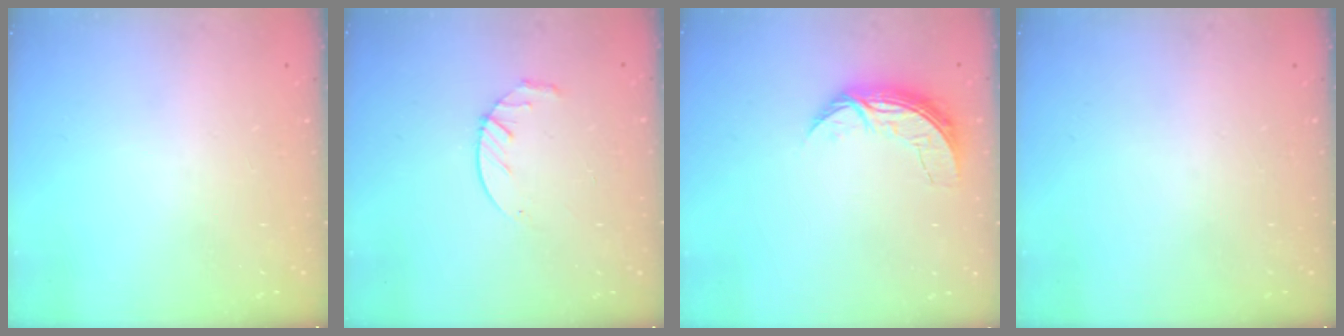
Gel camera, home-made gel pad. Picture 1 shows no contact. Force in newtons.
{"total": 3.9, "press": 3.9, "slide": 0.5}
{"total": 7.1, "press": 7.1, "slide": 0.6}
{"total": 0.0}